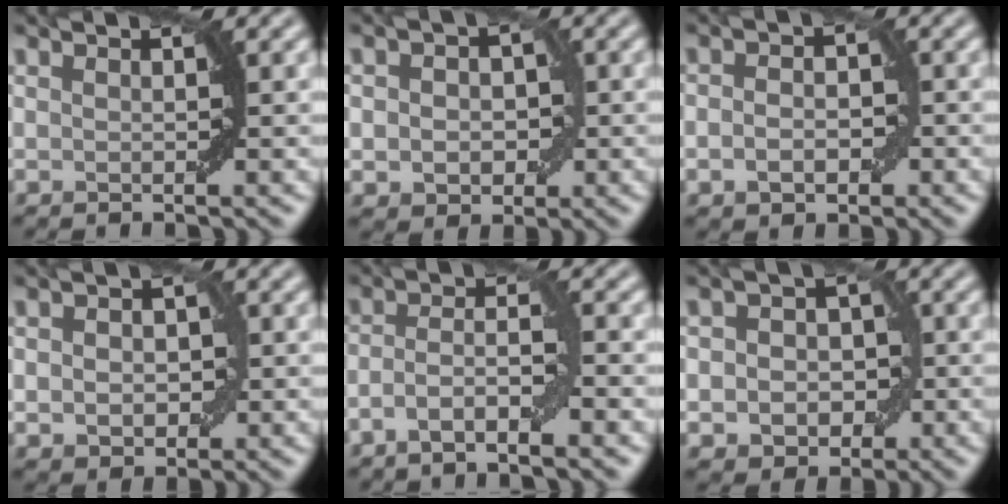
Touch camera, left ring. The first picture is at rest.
{"total": 3.8, "force": [-0.2, 3.0, 2.4], "torque": [-0.019, -0.002, -0.008]}
{"total": 2.7, "force": [-0.7, 1.9, 1.8], "torque": [-0.025, 0.000, -0.015]}
{"total": 3.2, "force": [-0.1, 2.4, 2.1], "torque": [-0.025, 0.000, -0.002]}
{"total": 3.3, "force": [-1.7, 0.5, 2.8], "torque": [-0.053, 0.007, -0.038]}
{"total": 4.7, "force": [-0.6, 4.1, 2.3], "torque": [-0.007, 0.007, -0.022]}